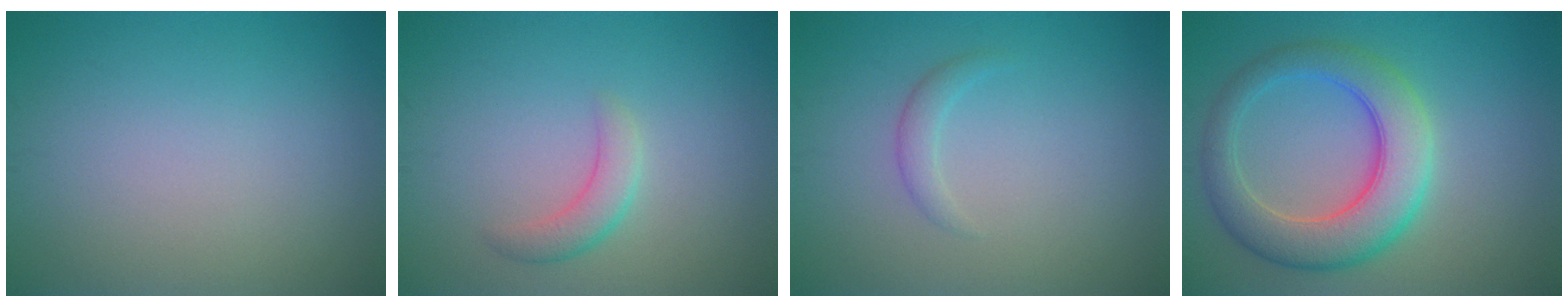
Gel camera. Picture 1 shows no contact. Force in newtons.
{"total": 2.1, "press": 2.1, "slide": 0.2}
{"total": 1.3, "press": 1.3, "slide": 0.0}
{"total": 7.1, "press": 7.1, "slide": 0.1}